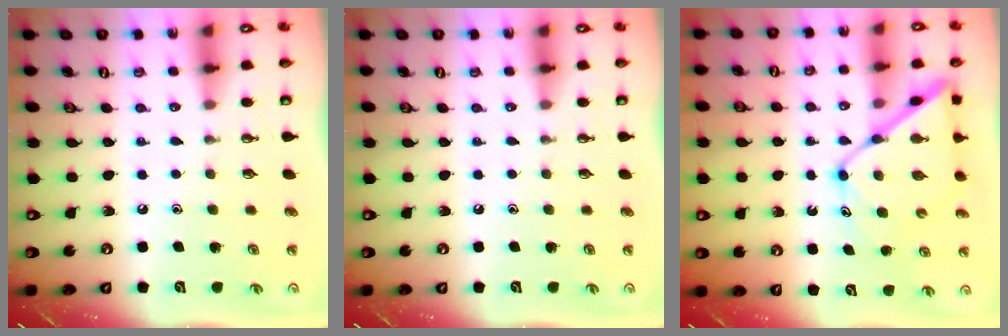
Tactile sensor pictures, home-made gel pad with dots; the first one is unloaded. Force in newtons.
{"total": 0.0}
{"total": 14.0, "press": 14.0, "slide": 1.3}